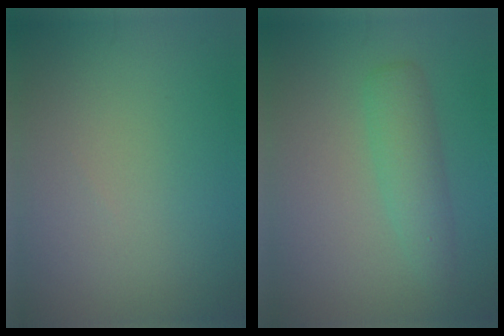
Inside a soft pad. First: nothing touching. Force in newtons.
{"total": 2.8, "press": 2.7, "slide": 0.2}